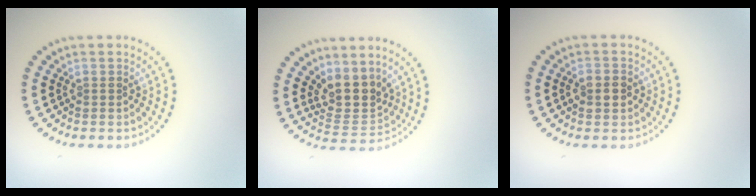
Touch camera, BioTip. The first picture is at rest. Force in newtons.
{"total": 3.8, "press": 3.0, "slide": 2.4}
{"total": 2.6, "press": 2.6, "slide": 0.1}